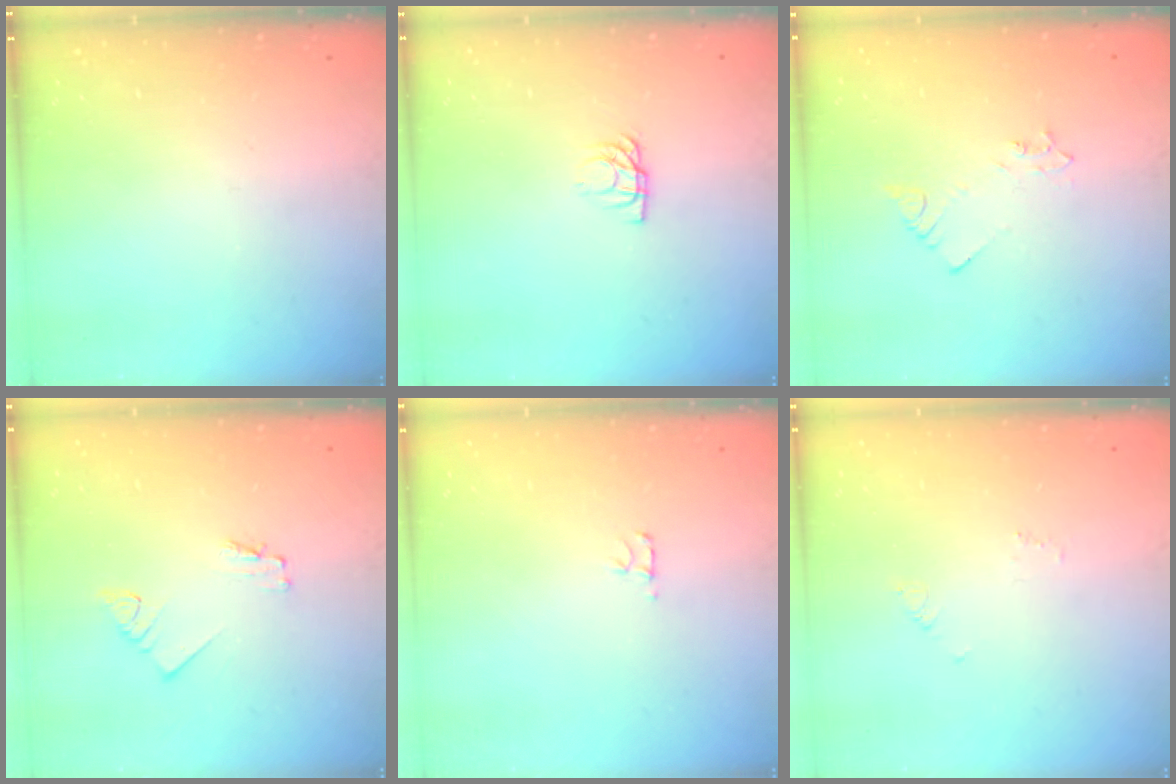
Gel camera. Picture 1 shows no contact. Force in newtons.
{"total": 4.1, "press": 4.1, "slide": 0.6}
{"total": 2.5, "press": 2.5, "slide": 0.3}
{"total": 1.8, "press": 1.7, "slide": 0.2}
{"total": 3.1, "press": 3.1, "slide": 0.4}
{"total": 2.7, "press": 2.7, "slide": 0.2}